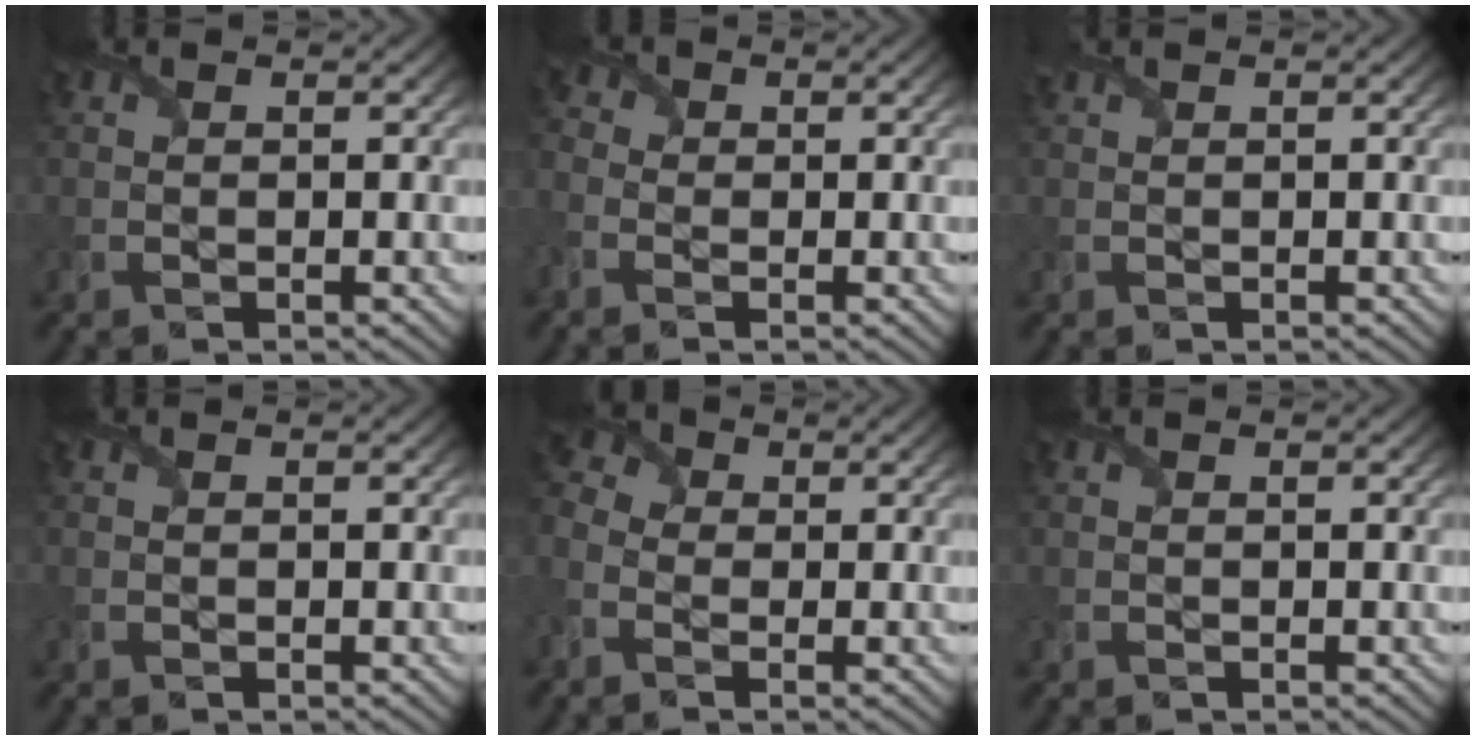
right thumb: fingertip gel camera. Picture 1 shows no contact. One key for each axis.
{"total": 3.1, "fx": -1.1, "fy": 2.5, "fz": 1.5, "tx": -0.052, "ty": 0.000, "tz": -0.028}
{"total": 0.7, "fx": 0.6, "fy": 0.0, "fz": 0.2, "tx": -0.009, "ty": 0.005, "tz": 0.017}
{"total": 0.0}
{"total": 5.0, "fx": -1.6, "fy": 3.7, "fz": 3.0, "tx": -0.093, "ty": -0.002, "tz": -0.044}
{"total": 0.0}